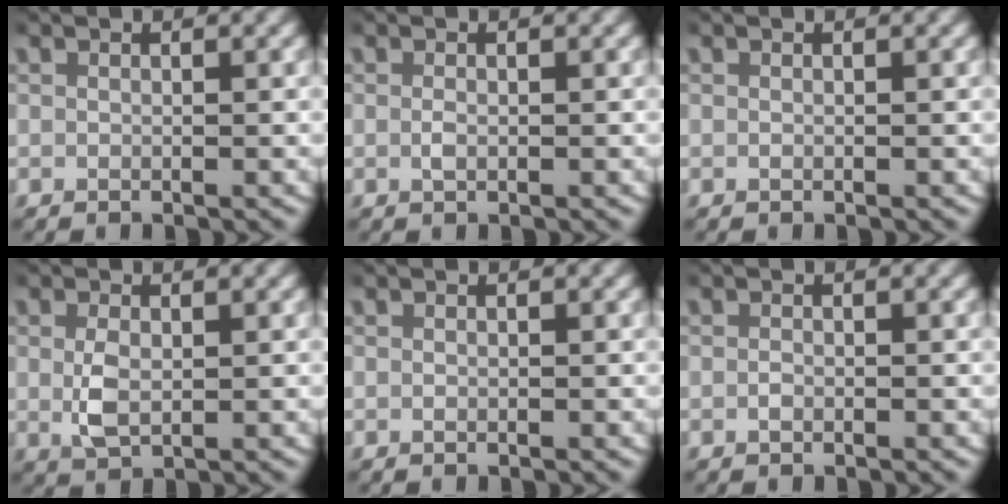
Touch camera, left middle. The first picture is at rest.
{"total": 0.7, "force": [-0.1, 0.4, 0.6], "torque": [-0.017, -0.004, 0.001]}
{"total": 0.0}
{"total": 2.6, "force": [0.1, 1.5, 2.1], "torque": [-0.052, -0.010, 0.009]}
{"total": 0.0}
{"total": 0.5, "force": [-0.3, 0.3, 0.3], "torque": [-0.012, -0.003, -0.003]}